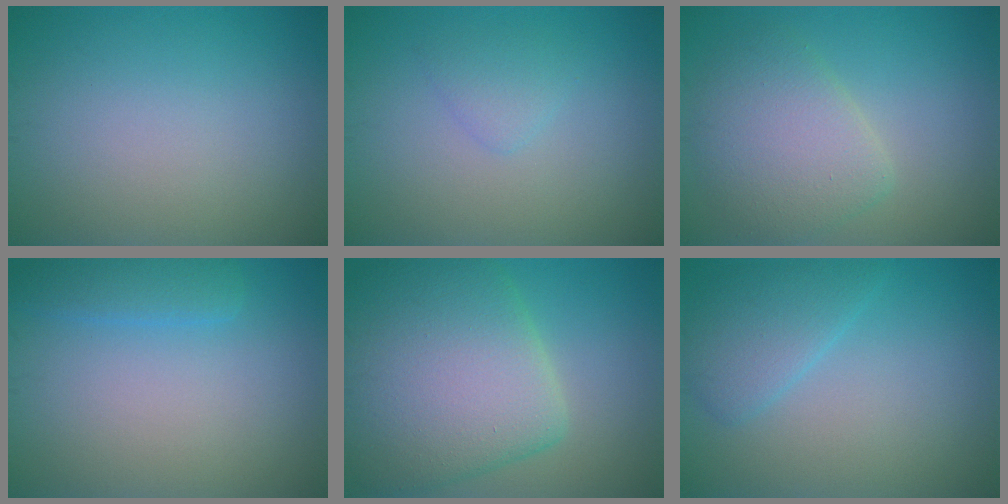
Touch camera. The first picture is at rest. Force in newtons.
{"total": 1.4, "press": 1.4, "slide": 0.1}
{"total": 4.9, "press": 4.9, "slide": 0.3}
{"total": 2.2, "press": 2.2, "slide": 0.1}
{"total": 10.8, "press": 10.8, "slide": 0.4}
{"total": 3.0, "press": 3.0, "slide": 0.1}